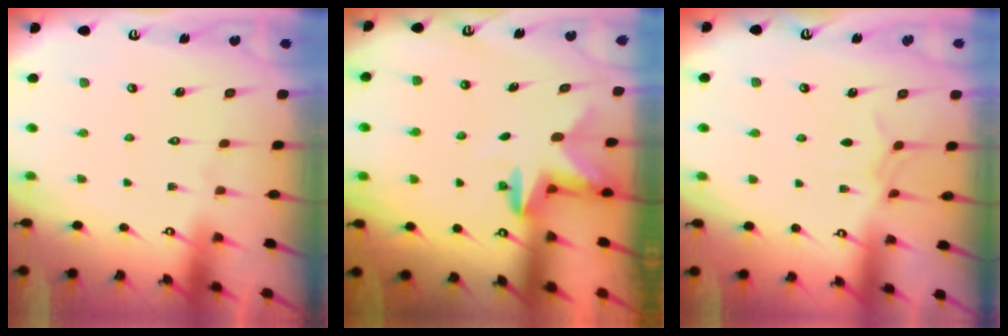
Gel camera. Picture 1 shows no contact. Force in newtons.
{"total": 2.8, "press": 2.8, "slide": 0.6}
{"total": 4.0, "press": 3.9, "slide": 0.6}